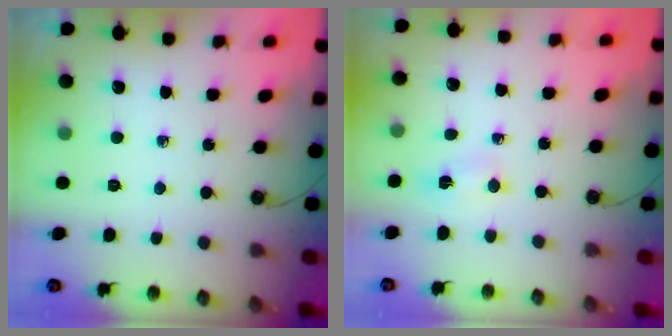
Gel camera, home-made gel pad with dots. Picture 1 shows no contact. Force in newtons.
{"total": 12.3, "press": 2.8, "slide": 11.9}